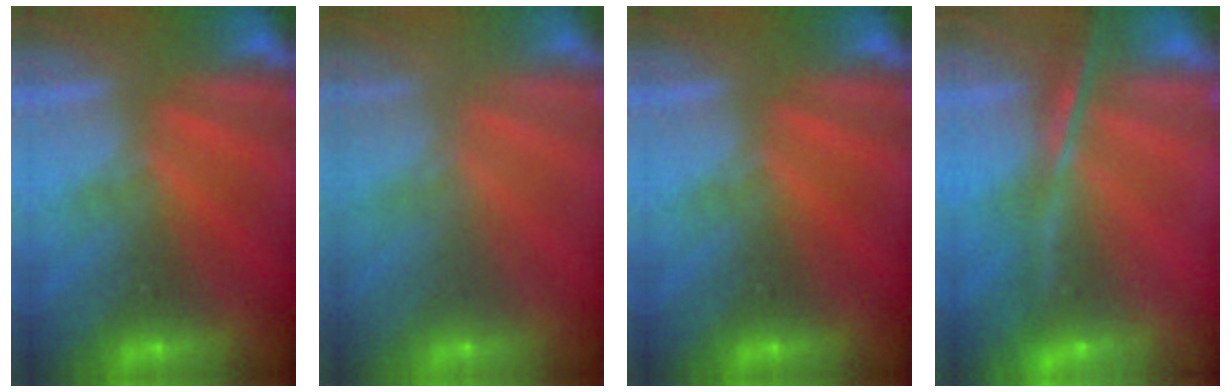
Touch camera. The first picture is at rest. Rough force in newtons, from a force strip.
{"total": 8.8}
{"total": 0.0}
{"total": 9.6}